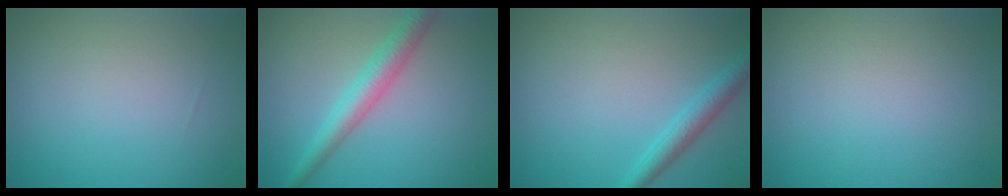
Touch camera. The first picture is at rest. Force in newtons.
{"total": 3.7, "press": 3.7, "slide": 0.0}
{"total": 2.6, "press": 2.6, "slide": 0.2}
{"total": 0.0}